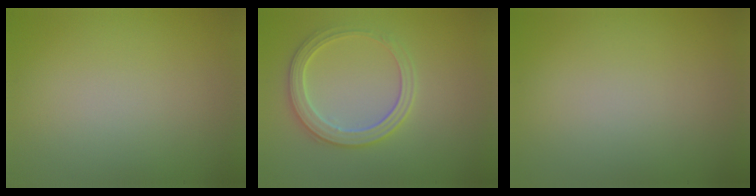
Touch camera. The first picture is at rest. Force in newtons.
{"total": 3.3, "press": 3.2, "slide": 0.4}
{"total": 0.0}